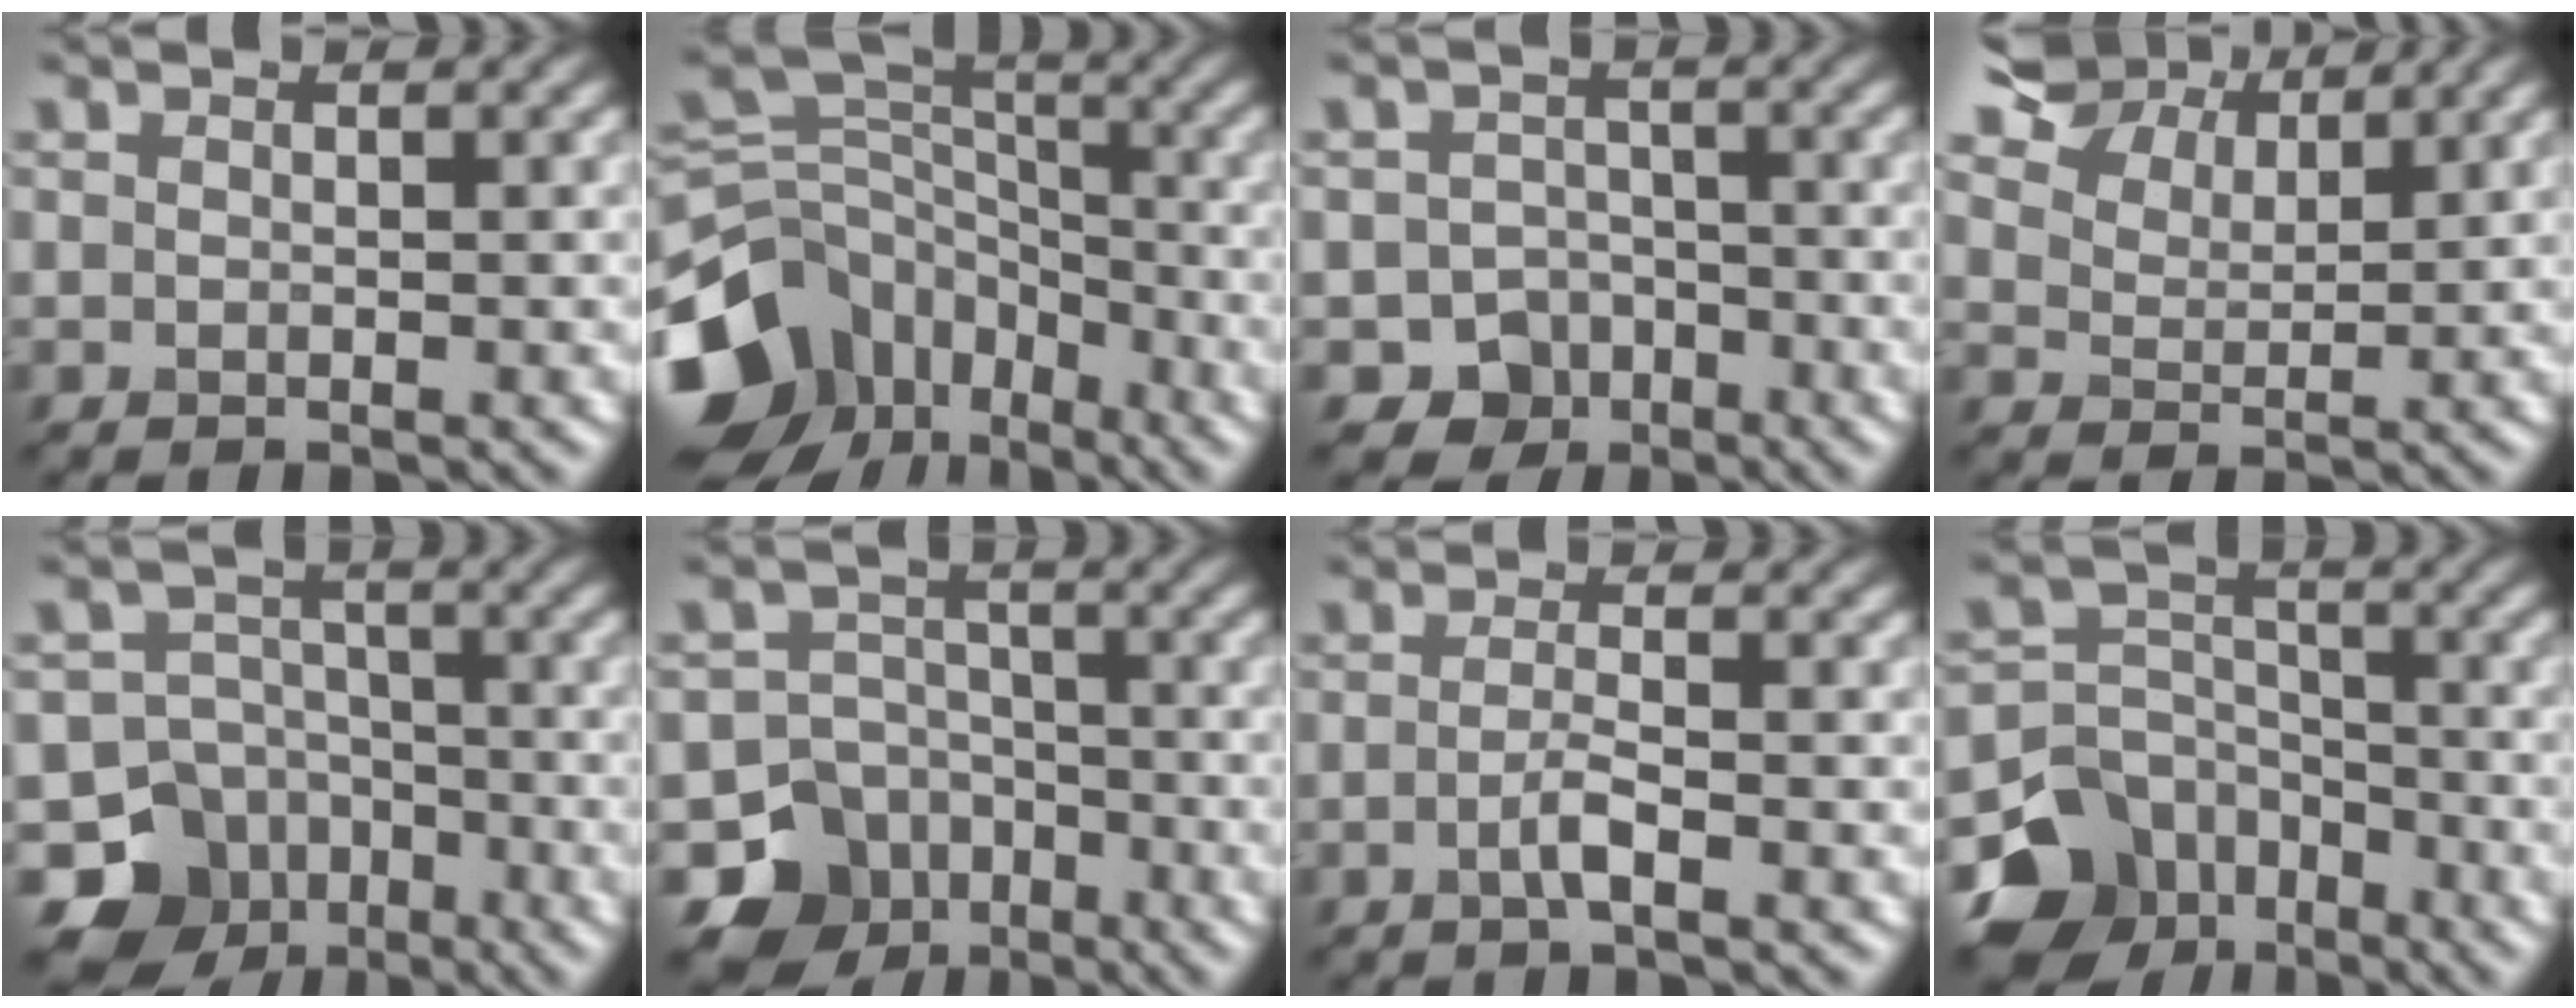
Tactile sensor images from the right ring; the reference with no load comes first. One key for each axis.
{"total": 13.3, "fx": -7.3, "fy": 9.7, "fz": 5.4, "tx": -0.141, "ty": 0.009, "tz": -0.128}
{"total": 5.0, "fx": -3.0, "fy": 3.9, "fz": 0.8, "tx": 0.022, "ty": -0.004, "tz": -0.049}
{"total": 7.2, "fx": 5.9, "fy": 3.2, "fz": 2.8, "tx": -0.078, "ty": 0.007, "tz": 0.109}
{"total": 10.8, "fx": -6.3, "fy": 8.6, "fz": 1.8, "tx": -0.030, "ty": -0.022, "tz": -0.118}
{"total": 9.4, "fx": -5.7, "fy": 7.4, "fz": 1.6, "tx": -0.019, "ty": -0.018, "tz": -0.107}
{"total": 1.9, "fx": -0.7, "fy": 0.3, "fz": 1.7, "tx": -0.035, "ty": 0.002, "tz": -0.017}
{"total": 10.8, "fx": -6.7, "fy": 8.0, "fz": 2.5, "tx": -0.048, "ty": -0.019, "tz": -0.129}